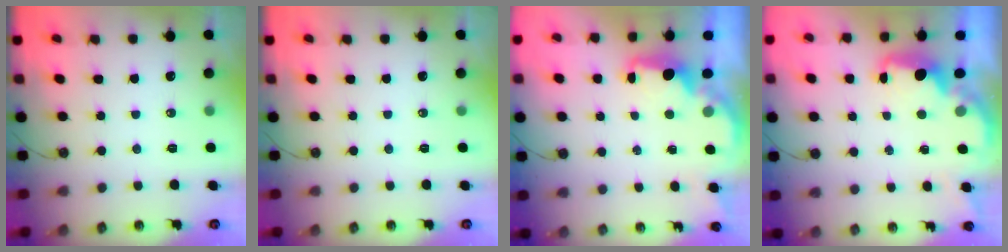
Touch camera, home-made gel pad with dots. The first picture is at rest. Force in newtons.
{"total": 0.0}
{"total": 2.3, "press": 2.2, "slide": 0.8}
{"total": 2.1, "press": 2.0, "slide": 0.7}